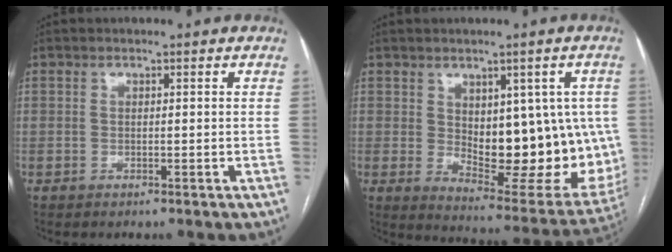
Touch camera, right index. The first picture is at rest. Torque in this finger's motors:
{"motor_torque": [0.54, -0.01, 0.37, 0.11]}